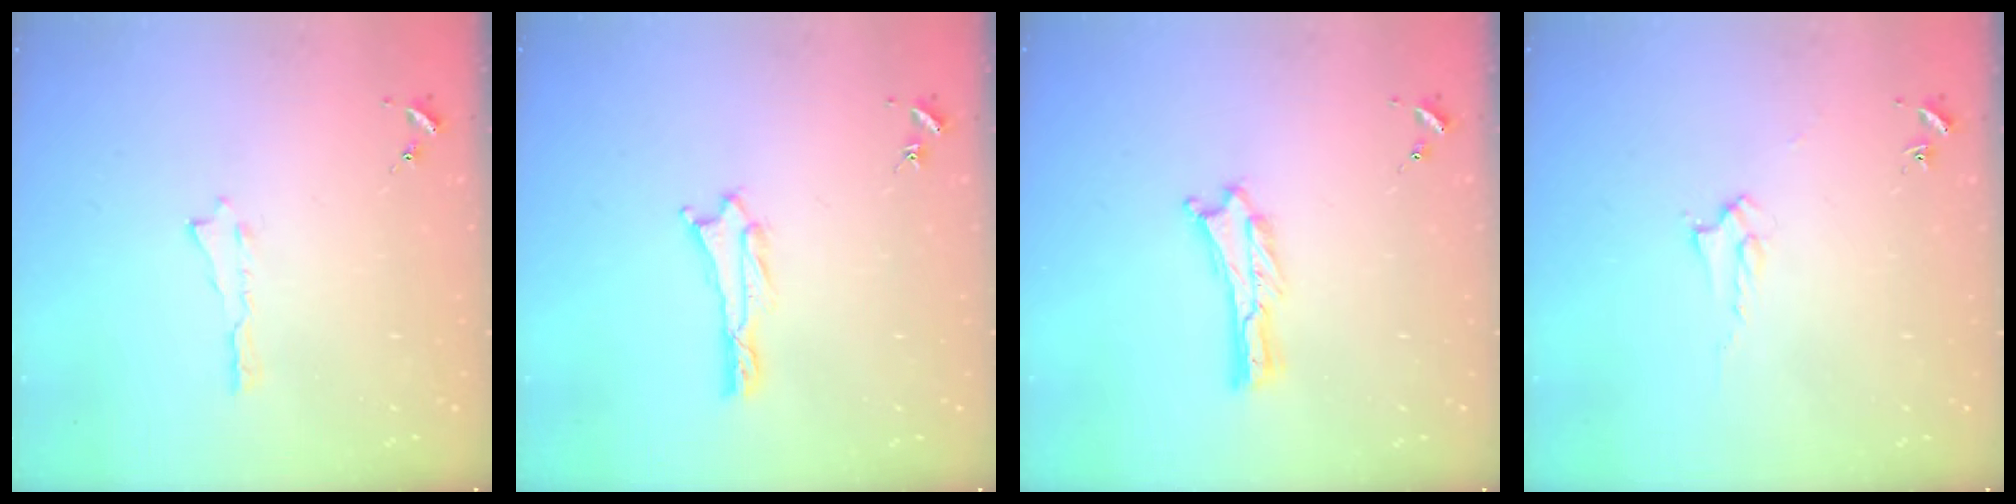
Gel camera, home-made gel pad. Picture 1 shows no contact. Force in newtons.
{"total": 1.0, "press": 1.0, "slide": 0.2}
{"total": 0.0}
{"total": 2.0, "press": 2.0, "slide": 0.2}